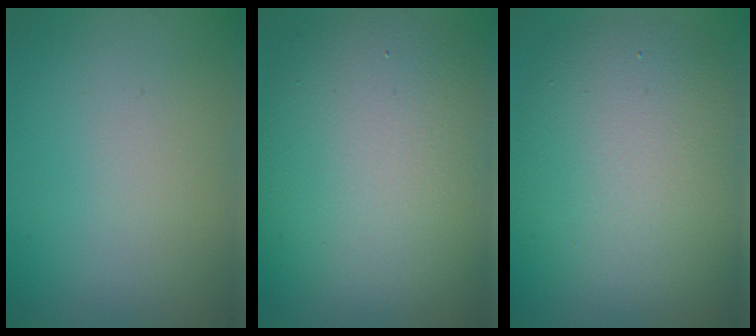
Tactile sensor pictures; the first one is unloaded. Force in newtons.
{"total": 12.6, "press": 12.5, "slide": 0.9}
{"total": 10.3, "press": 10.3, "slide": 0.4}